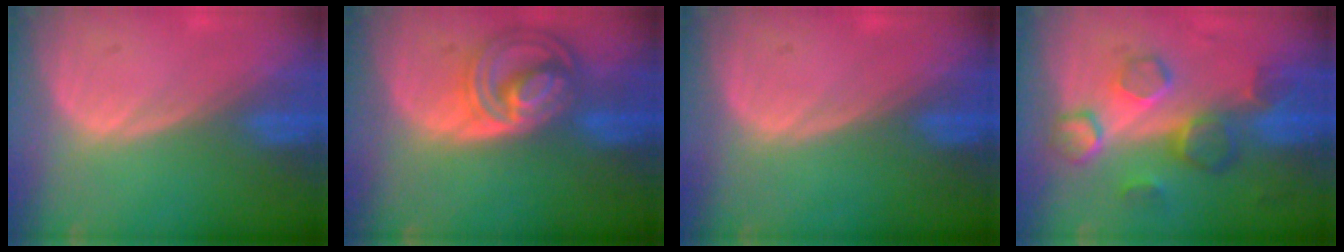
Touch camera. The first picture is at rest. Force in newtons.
{"total": 8.7, "press": 7.5, "slide": 4.4}
{"total": 0.0}
{"total": 8.5, "press": 7.8, "slide": 3.4}